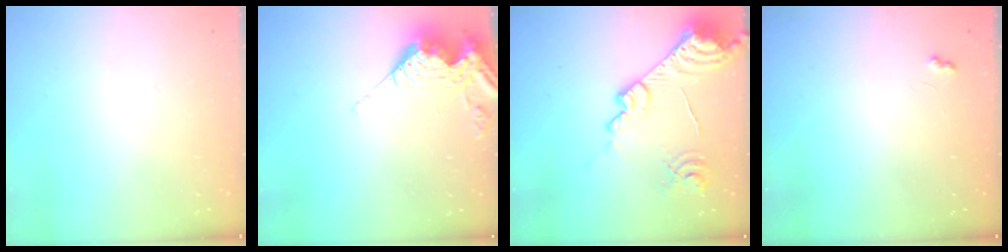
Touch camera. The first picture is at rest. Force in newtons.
{"total": 11.1, "press": 11.0, "slide": 1.2}
{"total": 17.1, "press": 17.0, "slide": 1.8}
{"total": 2.9, "press": 2.8, "slide": 0.5}